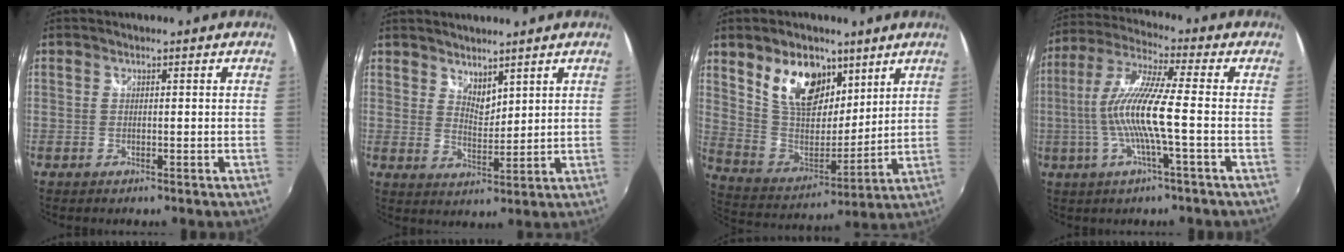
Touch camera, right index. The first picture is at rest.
{"total": 4.2, "force": [3.6, 1.6, 1.5], "torque": [-0.017, -0.005, 0.065]}
{"total": 15.9, "force": [8.8, 9.4, 9.4], "torque": [-0.178, 0.005, 0.170]}
{"total": 12.7, "force": [-2.3, 0.3, 12.5], "torque": [-0.245, 0.001, -0.044]}